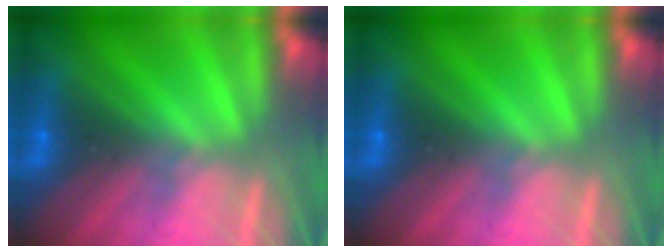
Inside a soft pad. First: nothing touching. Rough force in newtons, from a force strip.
{"total": 0.0}